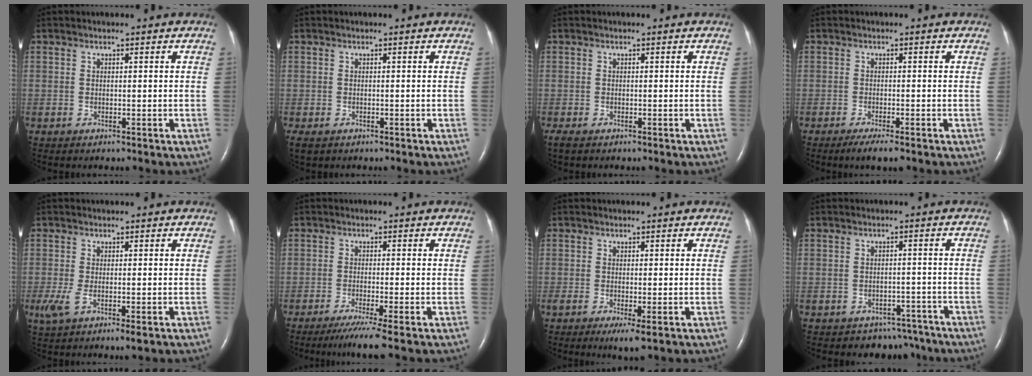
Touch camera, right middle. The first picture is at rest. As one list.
[{"total": 1.8, "force": [-1.0, 1.1, 1.0], "torque": [-0.023, -0.004, -0.011]}, {"total": 1.4, "force": [-1.0, 0.6, 0.9], "torque": [-0.022, -0.006, -0.016]}, {"total": 3.3, "force": [-2.3, 0.3, 2.3], "torque": [-0.041, -0.009, -0.037]}, {"total": 4.5, "force": [-1.3, 1.1, 4.2], "torque": [-0.088, -0.015, -0.021]}, {"total": 4.9, "force": [-3.5, -1.1, 3.3], "torque": [-0.054, -0.015, -0.063]}, {"total": 2.9, "force": [-1.1, 0.4, 2.7], "torque": [-0.042, -0.010, -0.014]}, {"total": 5.3, "force": [-4.3, 3.1, -0.3], "torque": [0.012, 0.021, -0.051]}]